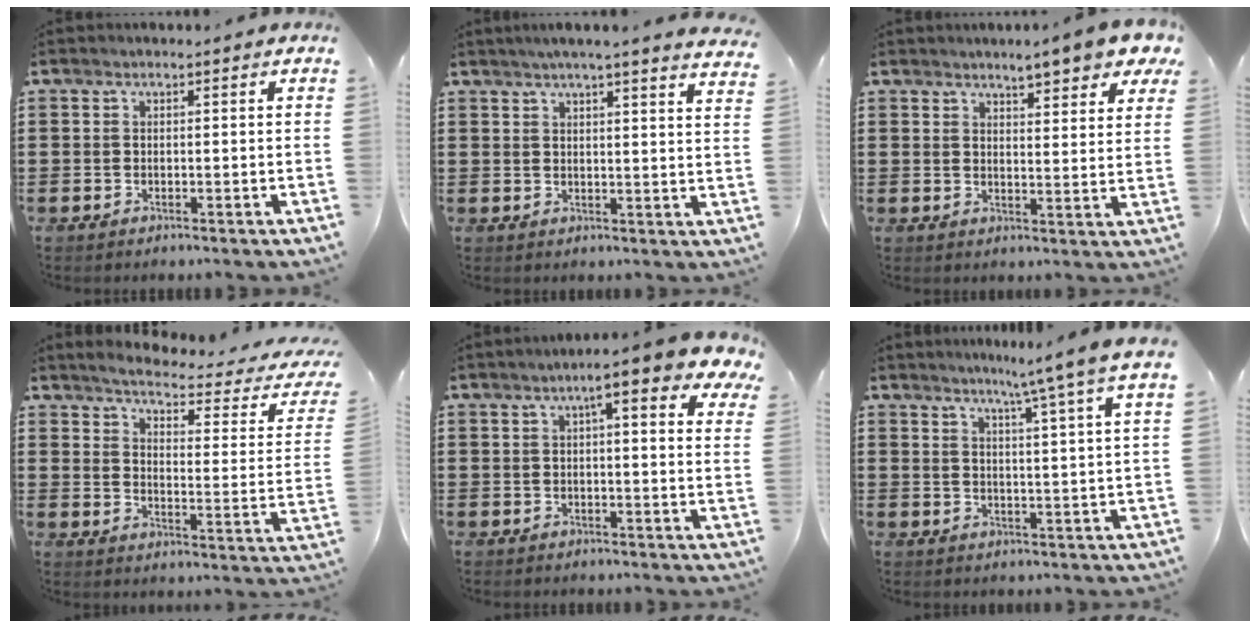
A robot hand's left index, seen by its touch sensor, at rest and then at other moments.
{"total": 3.7, "force": [3.3, -0.8, 1.4], "torque": [-0.036, -0.012, 0.056]}
{"total": 5.9, "force": [5.2, 0.5, 2.8], "torque": [-0.054, -0.016, 0.089]}
{"total": 3.4, "force": [2.9, -0.4, 1.8], "torque": [-0.055, -0.030, 0.037]}
{"total": 7.0, "force": [4.3, 0.8, 5.5], "torque": [-0.094, -0.010, 0.067]}
{"total": 6.2, "force": [4.8, -1.7, 3.4], "torque": [-0.071, -0.024, 0.077]}